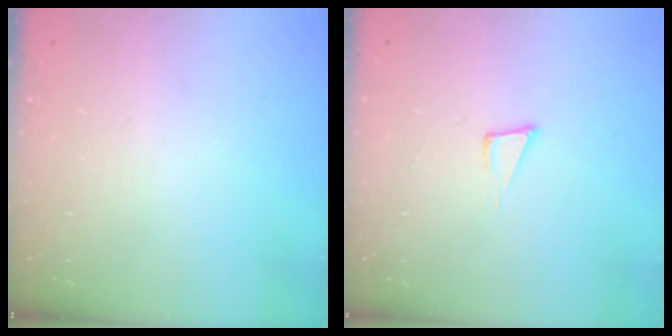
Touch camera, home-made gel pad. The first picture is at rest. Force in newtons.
{"total": 5.1, "press": 3.8, "slide": 3.3}